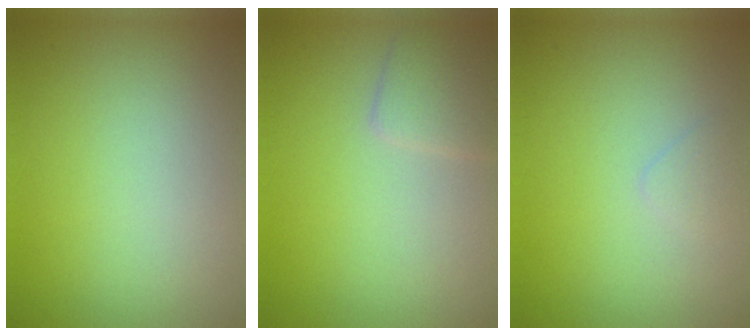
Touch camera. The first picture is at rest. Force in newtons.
{"total": 1.9, "press": 1.9, "slide": 0.1}
{"total": 0.7, "press": 0.7, "slide": 0.0}